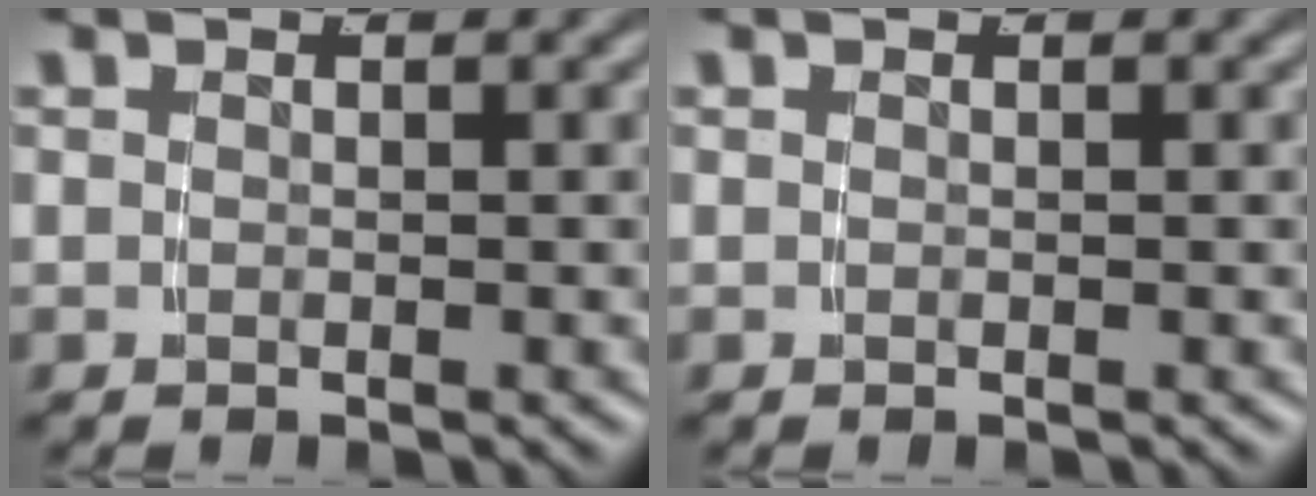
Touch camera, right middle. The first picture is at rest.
{"total": 0.0}